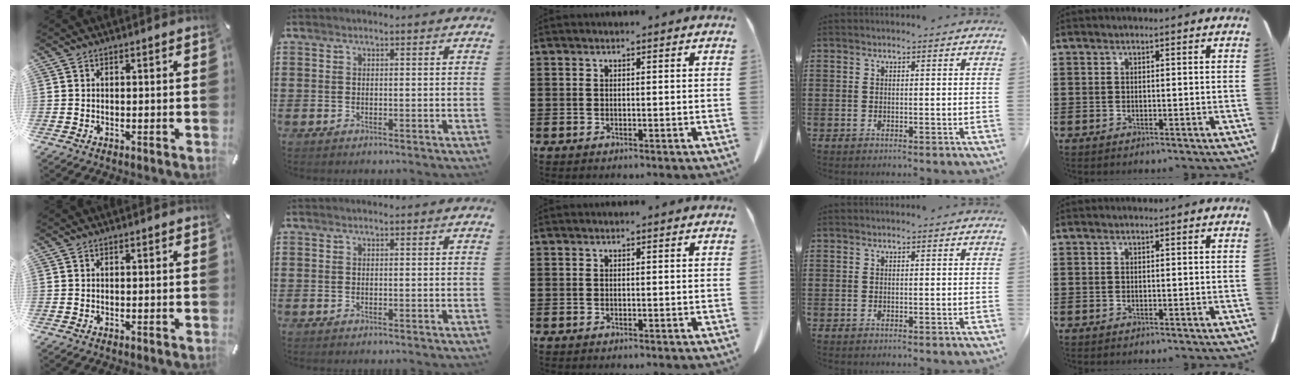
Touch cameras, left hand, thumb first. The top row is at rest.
{}